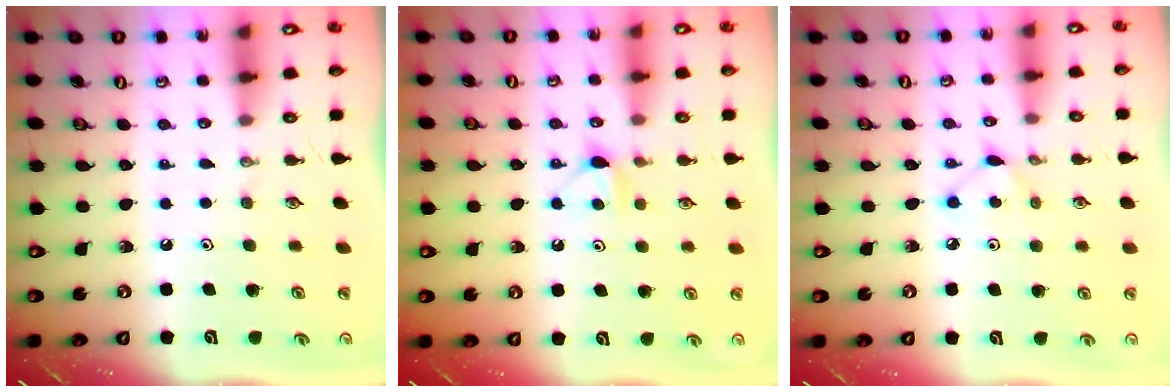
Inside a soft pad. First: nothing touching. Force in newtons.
{"total": 6.1, "press": 6.1, "slide": 0.6}
{"total": 4.6, "press": 4.6, "slide": 0.4}